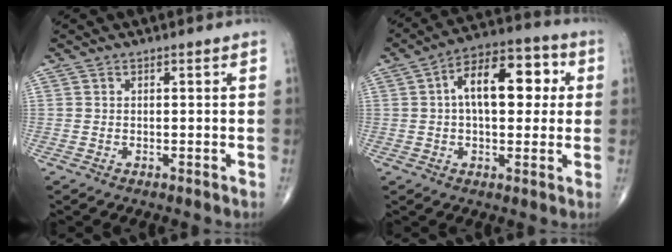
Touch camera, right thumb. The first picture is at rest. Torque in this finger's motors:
{"motor_torque": [0.08, 0.59, 0.39, 0.25, 0.09]}